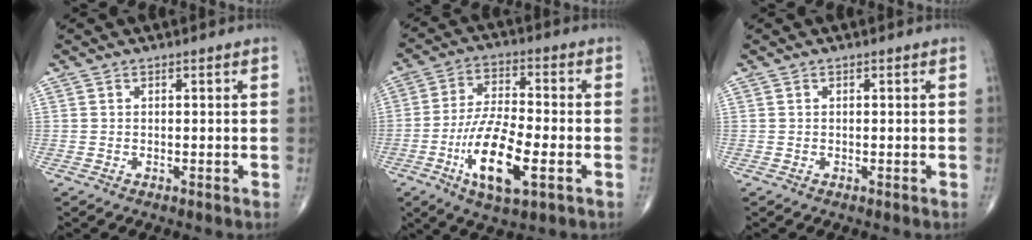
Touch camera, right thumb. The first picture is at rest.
{"total": 14.1, "force": [-4.7, 4.8, 12.4], "torque": [-0.230, 0.011, -0.081]}
{"total": 0.0}